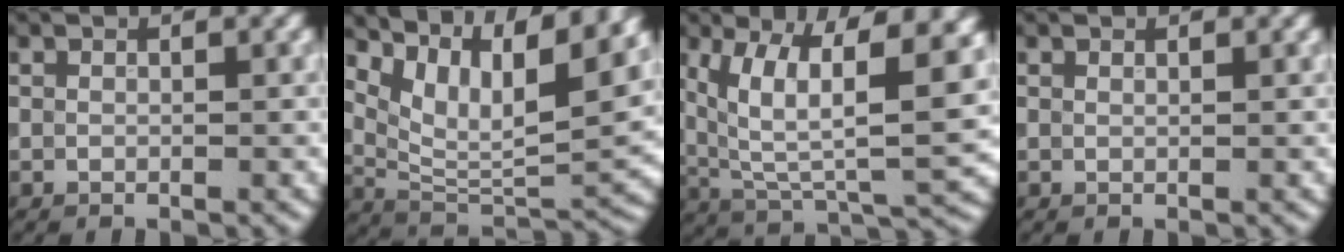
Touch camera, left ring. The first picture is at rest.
{"total": 10.7, "force": [6.0, 3.7, 8.0], "torque": [-0.136, -0.006, 0.112]}
{"total": 11.9, "force": [4.1, 4.2, 10.3], "torque": [-0.182, 0.000, 0.074]}
{"total": 0.7, "force": [0.6, 0.2, 0.3], "torque": [0.000, -0.001, 0.005]}